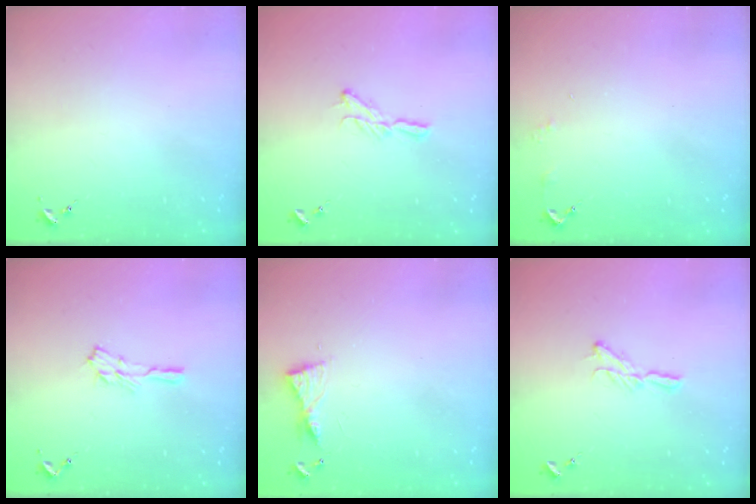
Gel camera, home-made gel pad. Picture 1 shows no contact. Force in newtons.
{"total": 6.3, "press": 6.3, "slide": 0.3}
{"total": 2.9, "press": 2.8, "slide": 0.3}
{"total": 5.1, "press": 5.1, "slide": 0.6}
{"total": 5.6, "press": 5.6, "slide": 0.5}
{"total": 6.3, "press": 6.3, "slide": 0.3}